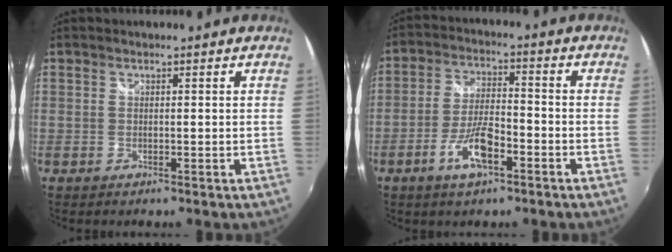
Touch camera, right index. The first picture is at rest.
{"total": 8.7, "force": [-4.4, 2.8, 7.0], "torque": [-0.144, 0.000, -0.080]}